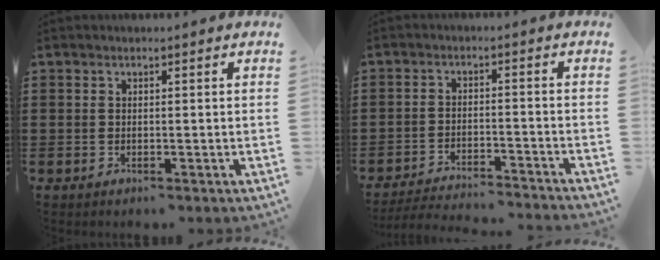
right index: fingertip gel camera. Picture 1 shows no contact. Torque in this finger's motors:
{"motor_torque": [-0.55, 0.55, -0.97, -0.09]}